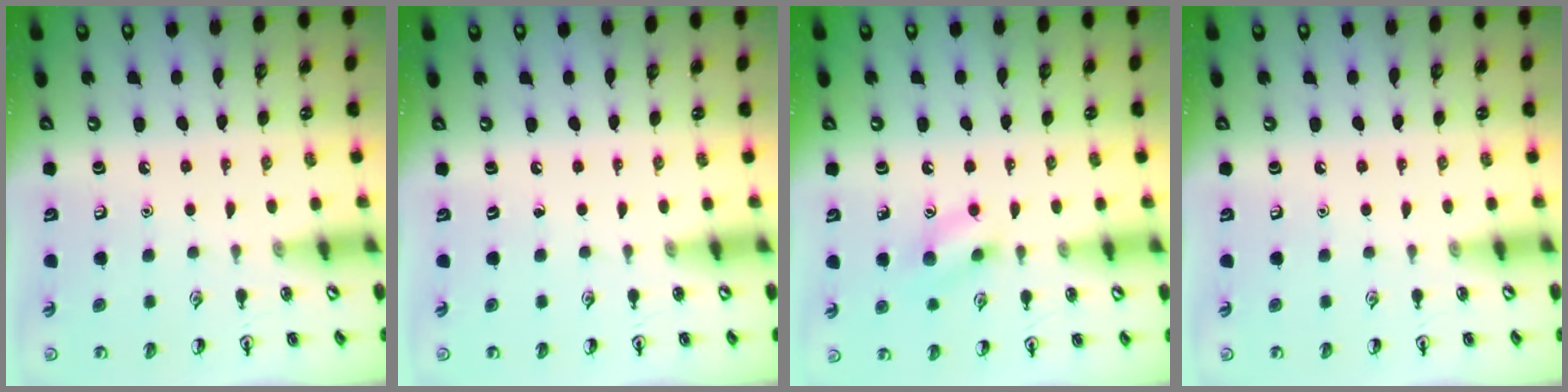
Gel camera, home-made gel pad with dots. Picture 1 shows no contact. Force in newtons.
{"total": 0.0}
{"total": 9.0, "press": 8.9, "slide": 0.6}
{"total": 0.0}